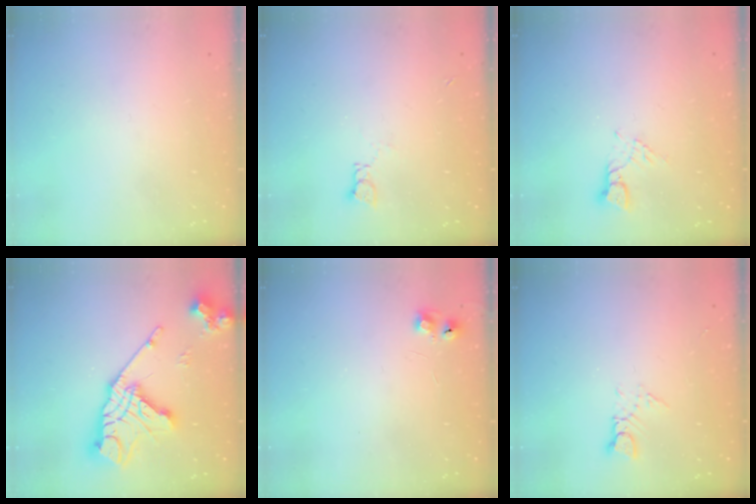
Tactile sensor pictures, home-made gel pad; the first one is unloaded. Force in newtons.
{"total": 2.0, "press": 2.0, "slide": 0.2}
{"total": 2.6, "press": 2.6, "slide": 0.3}
{"total": 21.4, "press": 21.3, "slide": 2.1}
{"total": 6.2, "press": 6.1, "slide": 1.0}
{"total": 3.1, "press": 3.1, "slide": 0.2}